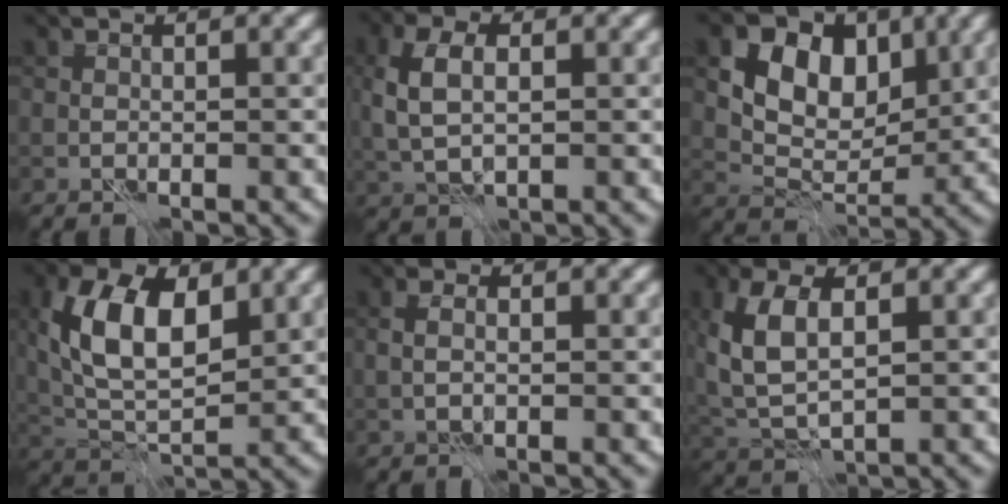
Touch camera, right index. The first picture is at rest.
{"total": 4.5, "force": [0.7, 2.7, 3.5], "torque": [-0.088, 0.005, 0.012]}
{"total": 9.2, "force": [3.9, 6.4, 5.3], "torque": [-0.089, 0.004, 0.061]}
{"total": 8.4, "force": [2.4, 4.5, 6.7], "torque": [-0.140, 0.007, 0.039]}
{"total": 1.4, "force": [0.0, 0.7, 1.1], "torque": [-0.029, 0.002, -0.003]}
{"total": 6.4, "force": [1.6, 3.4, 5.1], "torque": [-0.123, 0.009, 0.027]}